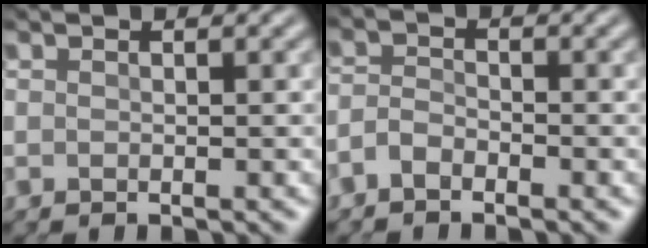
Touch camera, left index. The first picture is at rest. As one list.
[{"total": 1.7, "force": [-1.4, 0.6, 0.8], "torque": [-0.022, 0.007, -0.036]}]